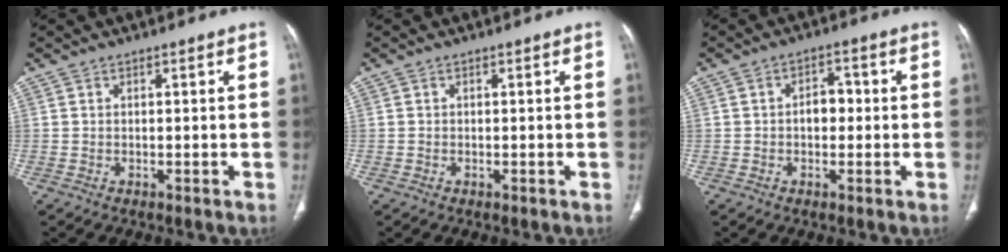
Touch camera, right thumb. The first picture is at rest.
{"total": 0.0}
{"total": 4.1, "force": [-0.3, 2.8, 2.9], "torque": [-0.031, 0.016, -0.010]}